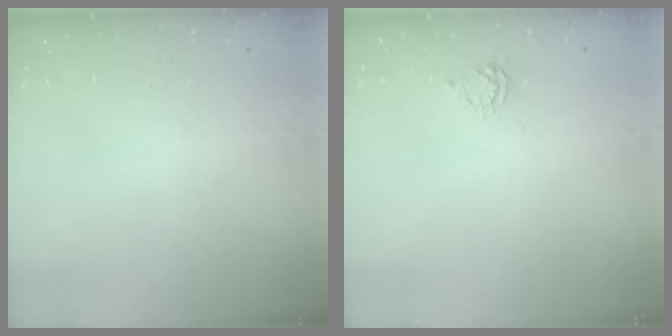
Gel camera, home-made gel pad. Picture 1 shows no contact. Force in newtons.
{"total": 4.2, "press": 4.2, "slide": 0.6}